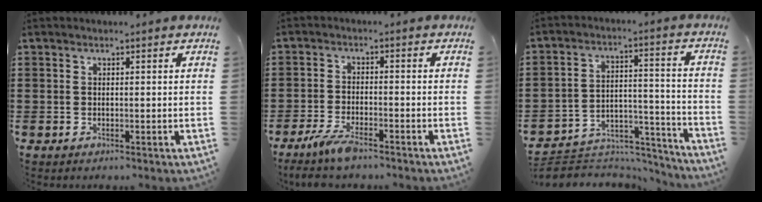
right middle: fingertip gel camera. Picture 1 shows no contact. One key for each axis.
{"total": 4.7, "fx": -3.6, "fy": 0.9, "fz": 2.9, "tx": -0.074, "ty": -0.011, "tz": -0.073}
{"total": 5.3, "fx": -4.9, "fy": 2.0, "fz": 0.4, "tx": -0.009, "ty": 0.016, "tz": -0.100}